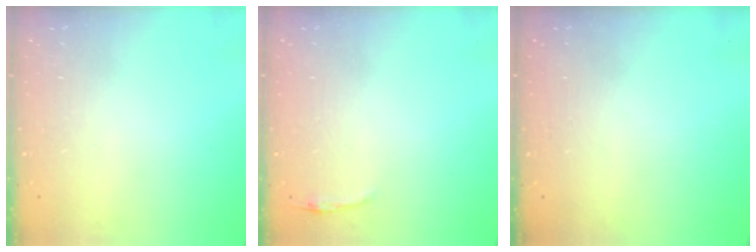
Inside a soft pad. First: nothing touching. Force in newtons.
{"total": 2.8, "press": 2.8, "slide": 0.6}
{"total": 0.0}